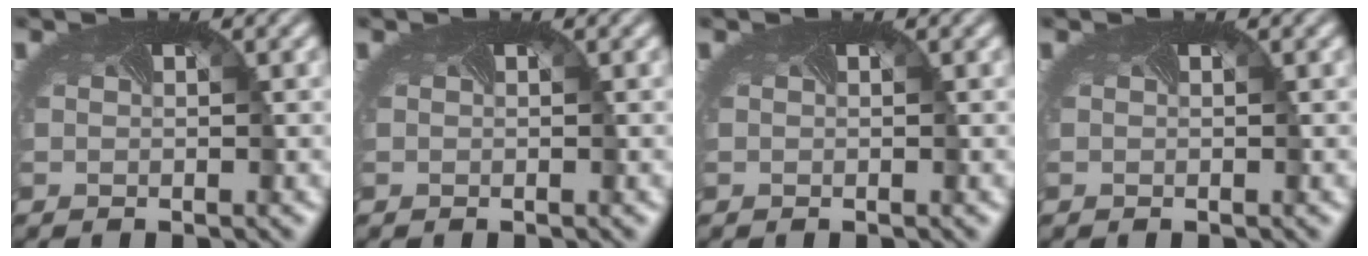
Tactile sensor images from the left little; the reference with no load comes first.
{"total": 0.0}
{"total": 0.0}
{"total": 0.0}